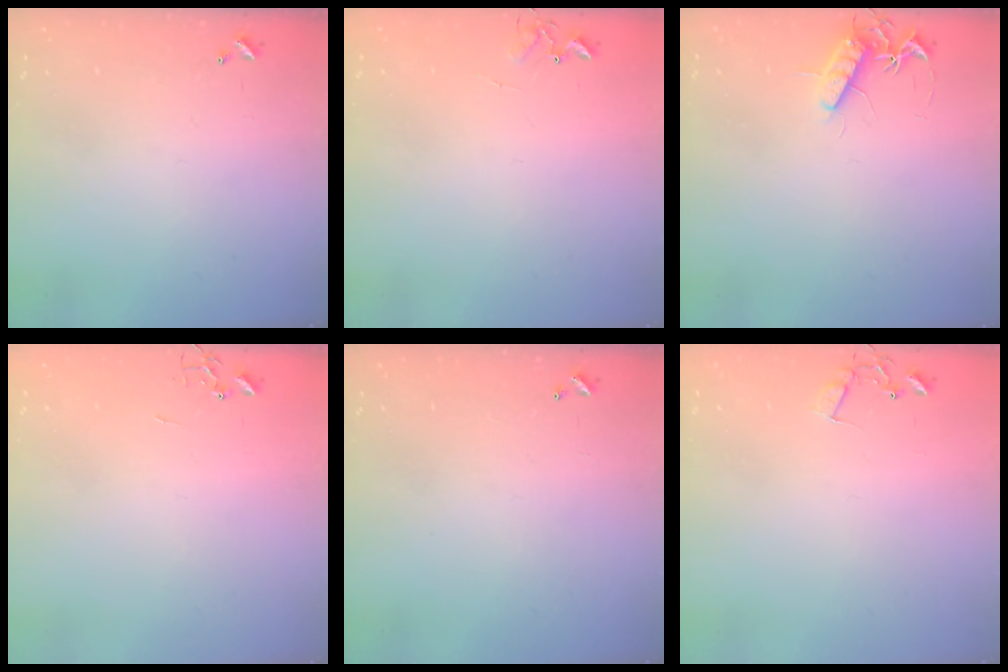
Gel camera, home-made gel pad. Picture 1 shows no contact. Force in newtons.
{"total": 6.1, "press": 6.0, "slide": 0.6}
{"total": 10.8, "press": 10.8, "slide": 0.4}
{"total": 0.0}
{"total": 0.0}
{"total": 7.1, "press": 7.1, "slide": 0.5}